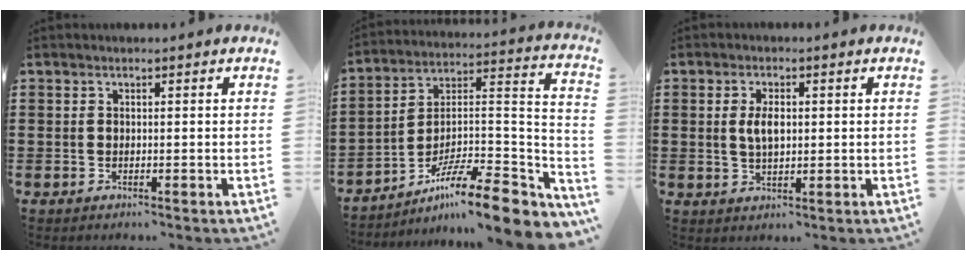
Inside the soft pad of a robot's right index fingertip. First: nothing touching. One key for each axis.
{"total": 11.8, "fx": -8.6, "fy": 2.0, "fz": 7.8, "tx": -0.120, "ty": 0.010, "tz": -0.159}
{"total": 3.7, "fx": 0.4, "fy": 1.7, "fz": 3.2, "tx": -0.057, "ty": 0.003, "tz": 0.003}